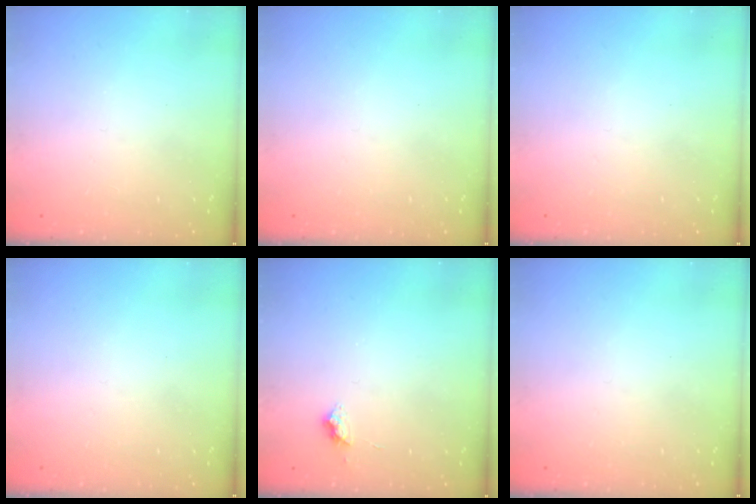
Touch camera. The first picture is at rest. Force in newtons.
{"total": 0.0}
{"total": 0.0}
{"total": 0.0}
{"total": 6.4, "press": 6.3, "slide": 0.9}
{"total": 0.0}